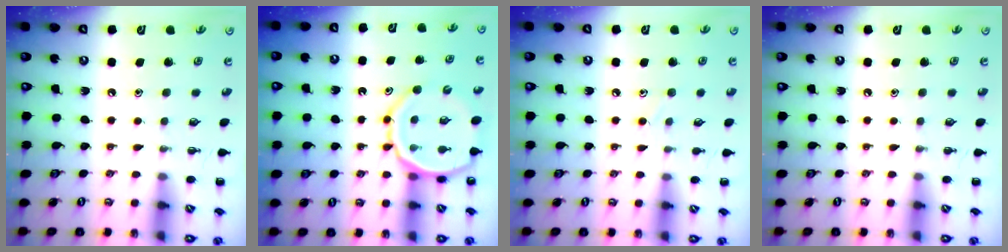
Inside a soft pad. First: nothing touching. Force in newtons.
{"total": 11.5, "press": 11.0, "slide": 3.5}
{"total": 7.0, "press": 6.7, "slide": 2.0}
{"total": 0.0}